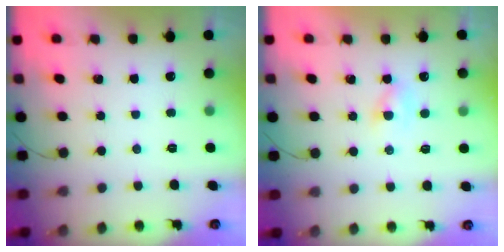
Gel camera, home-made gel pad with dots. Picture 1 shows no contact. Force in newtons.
{"total": 1.9, "press": 1.6, "slide": 1.0}